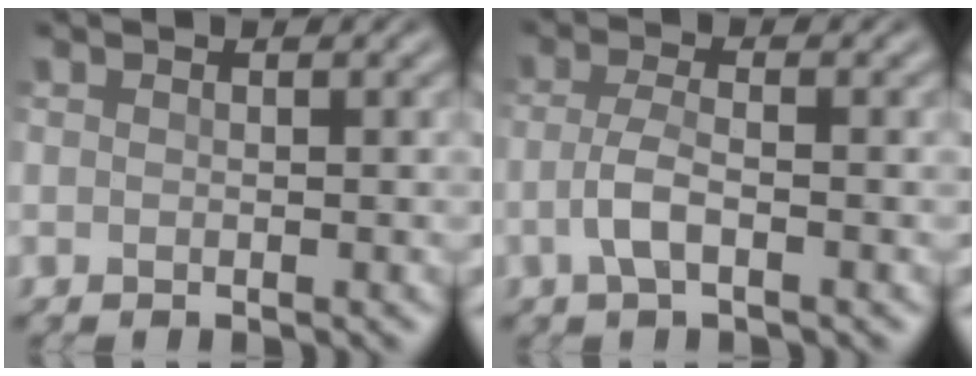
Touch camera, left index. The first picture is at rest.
{"total": 2.8, "force": [-0.8, 1.0, 2.5], "torque": [-0.056, 0.002, -0.023]}